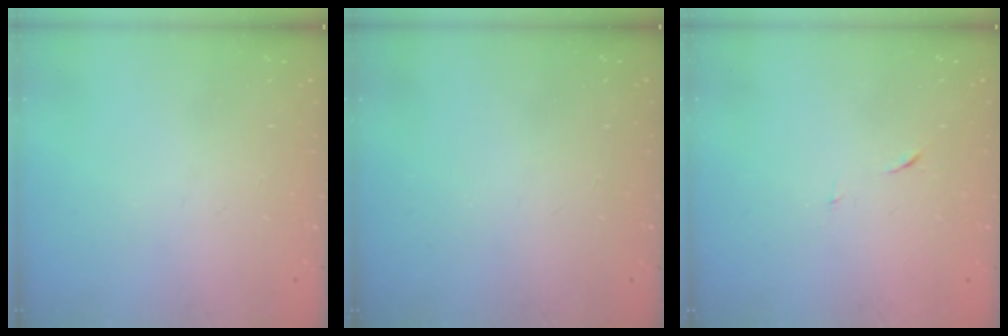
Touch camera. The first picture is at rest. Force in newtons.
{"total": 0.0}
{"total": 4.5, "press": 4.3, "slide": 1.0}